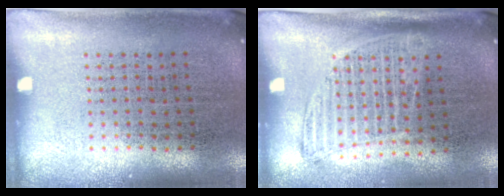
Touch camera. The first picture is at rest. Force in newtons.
{"total": 1.3, "press": 1.1, "slide": 0.7}